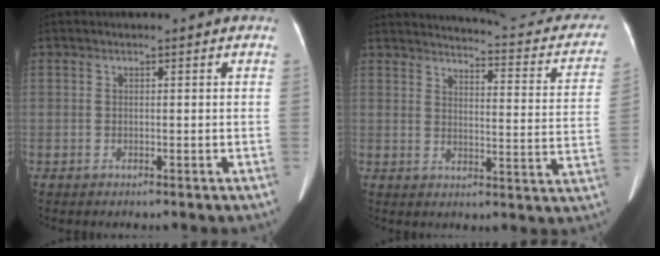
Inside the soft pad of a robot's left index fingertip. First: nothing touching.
{"total": 19.5, "force": [17.4, 4.3, 7.5], "torque": [-0.075, -0.033, 0.183]}